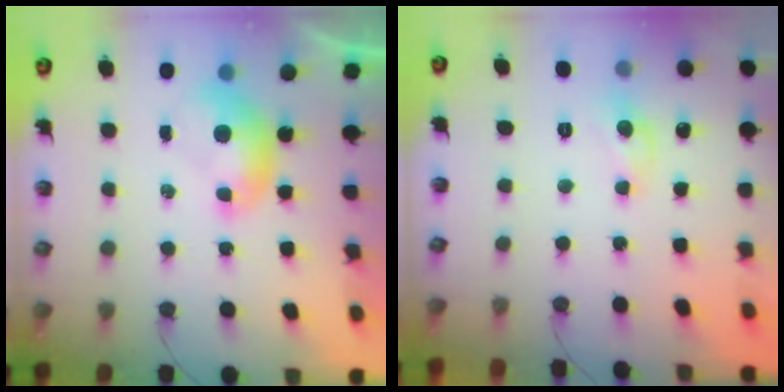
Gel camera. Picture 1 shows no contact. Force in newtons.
{"total": 2.4, "press": 2.4, "slide": 0.3}